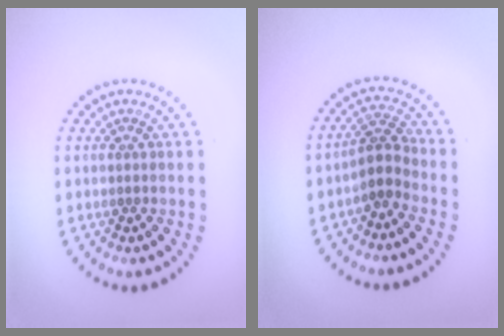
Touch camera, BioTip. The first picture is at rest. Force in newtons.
{"total": 2.5, "press": 2.0, "slide": 1.6}